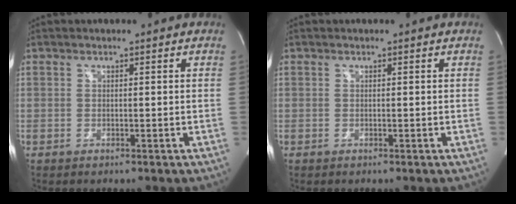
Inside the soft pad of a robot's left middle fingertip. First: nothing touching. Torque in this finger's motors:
{"motor_torque": [0.05, 0.05, 0.01, 0.00]}